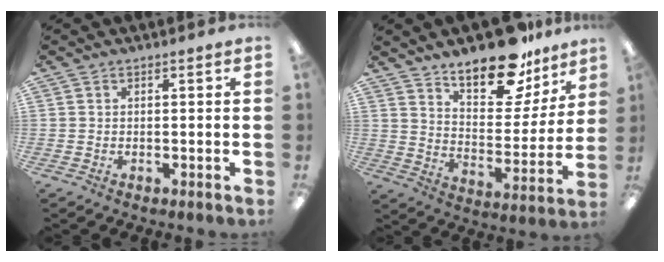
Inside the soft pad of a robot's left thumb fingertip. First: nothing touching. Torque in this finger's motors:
{"motor_torque": [0.39, 0.32, 0.06, -0.45, 0.05]}